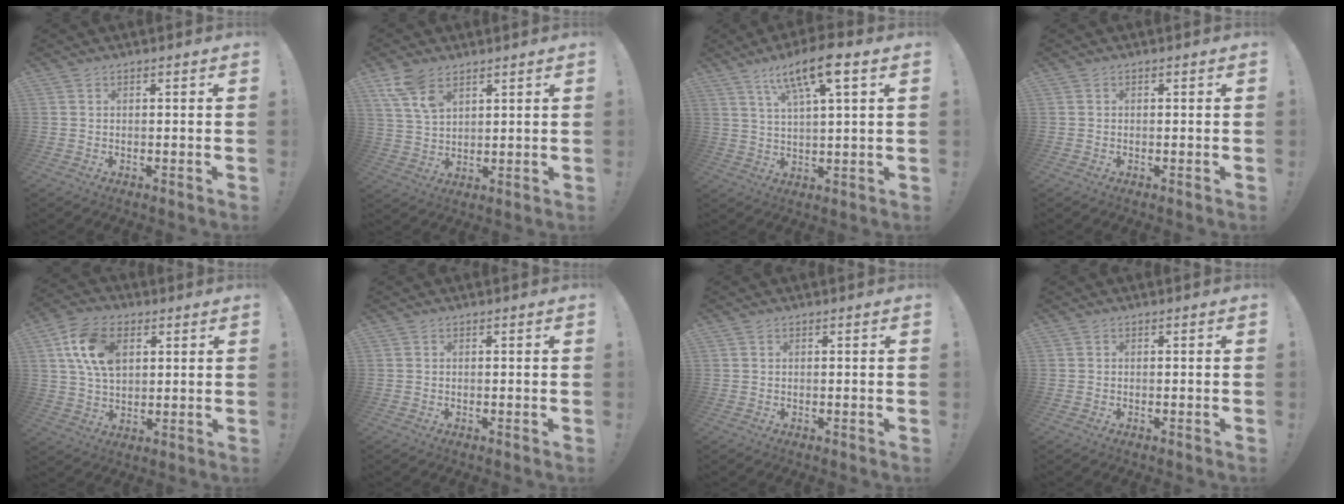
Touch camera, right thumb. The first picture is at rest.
{"total": 8.8, "force": [5.5, 4.6, 5.1], "torque": [-0.089, -0.018, 0.108]}
{"total": 11.7, "force": [6.6, 2.5, 9.3], "torque": [-0.159, -0.025, 0.108]}
{"total": 0.0}
{"total": 14.4, "force": [4.8, 9.6, 9.5], "torque": [-0.171, 0.005, 0.094]}
{"total": 0.0}
{"total": 0.0}
{"total": 0.0}